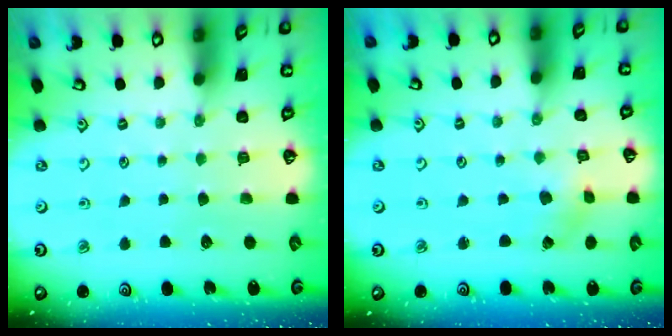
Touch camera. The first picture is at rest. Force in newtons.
{"total": 0.0}